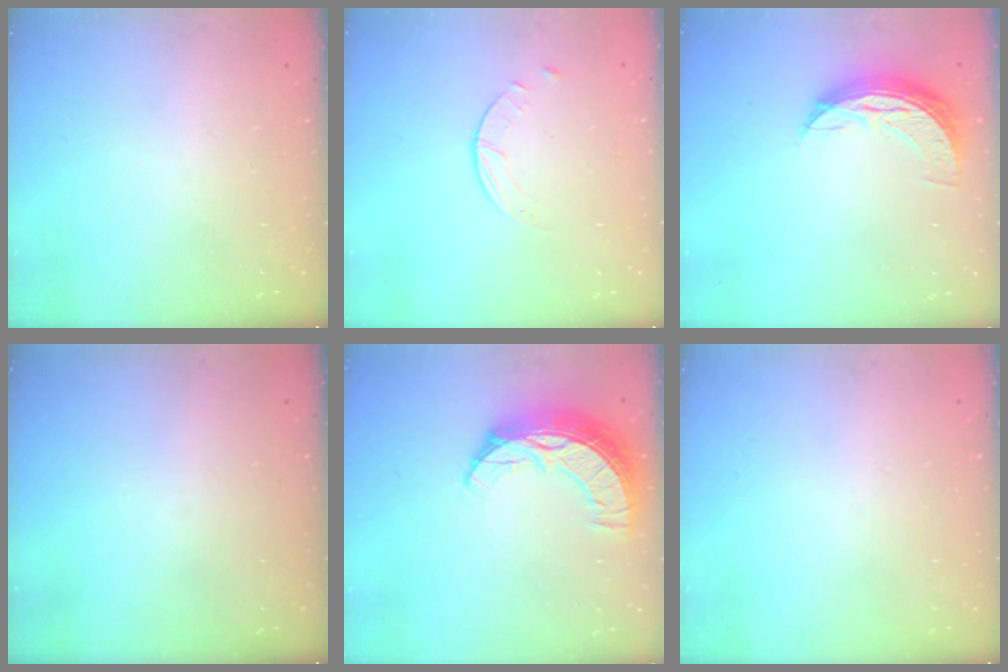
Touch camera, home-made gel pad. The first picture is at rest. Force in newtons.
{"total": 0.9, "press": 0.9, "slide": 0.1}
{"total": 7.6, "press": 7.6, "slide": 0.7}
{"total": 0.0}
{"total": 13.4, "press": 13.3, "slide": 0.9}
{"total": 0.0}